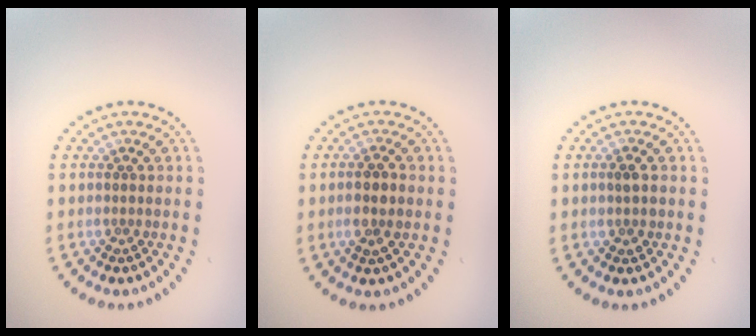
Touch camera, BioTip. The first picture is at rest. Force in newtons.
{"total": 1.9, "press": 1.9, "slide": 0.5}
{"total": 1.2, "press": 1.2, "slide": 0.0}